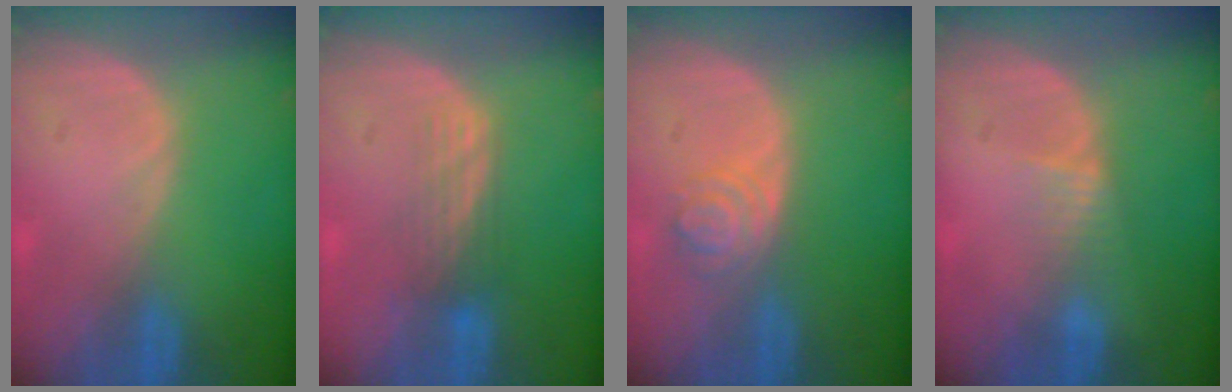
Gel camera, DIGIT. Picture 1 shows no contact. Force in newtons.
{"total": 3.6, "press": 3.1, "slide": 1.9}
{"total": 3.9, "press": 3.7, "slide": 1.3}
{"total": 2.3, "press": 2.1, "slide": 1.0}